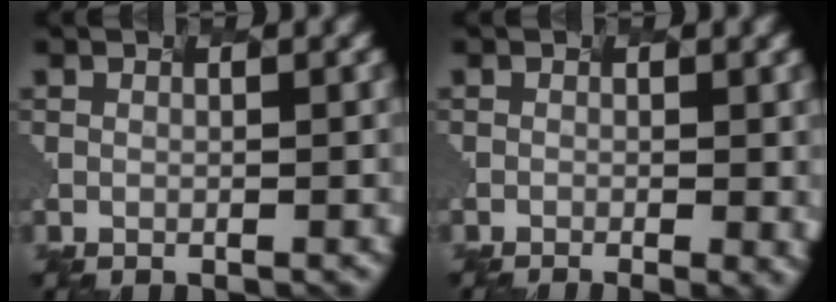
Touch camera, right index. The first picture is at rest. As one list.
[{"total": 3.3, "force": [-0.8, 1.1, 3.0], "torque": [-0.014, -0.001, 0.001]}]